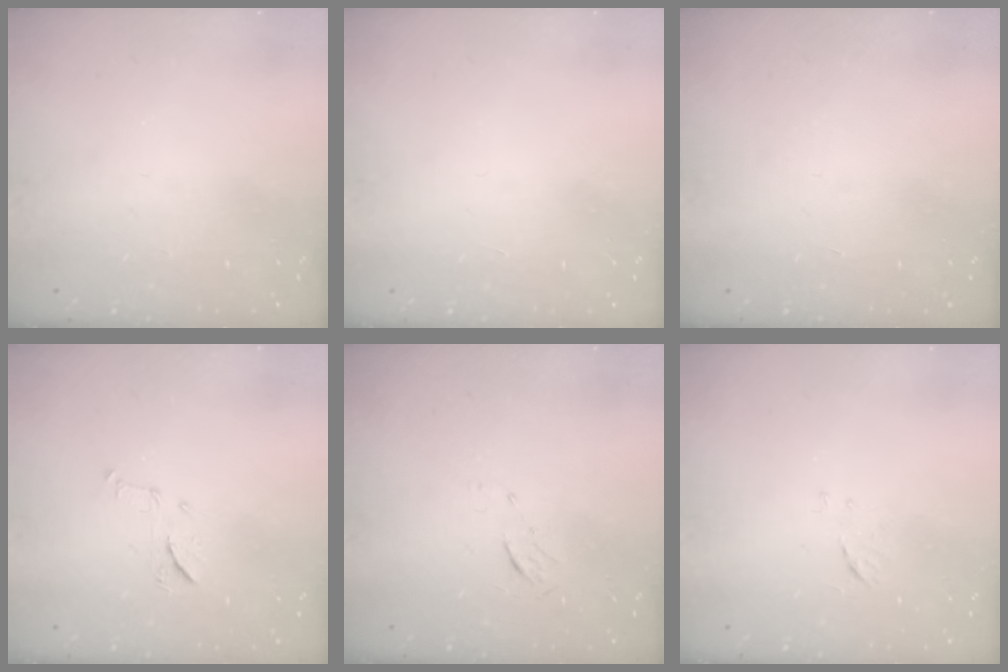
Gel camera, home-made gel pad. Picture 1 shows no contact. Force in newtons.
{"total": 1.6, "press": 1.6, "slide": 0.1}
{"total": 1.7, "press": 1.7, "slide": 0.1}
{"total": 7.4, "press": 7.3, "slide": 0.6}
{"total": 4.0, "press": 3.7, "slide": 1.3}
{"total": 5.4, "press": 5.3, "slide": 1.0}